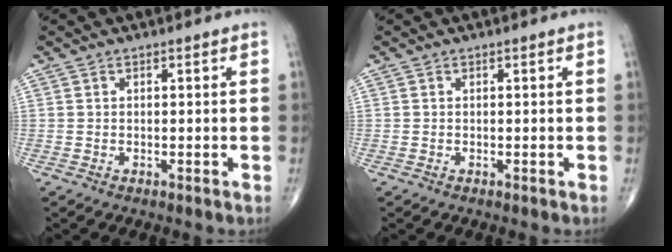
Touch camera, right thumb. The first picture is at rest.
{"total": 0.0}